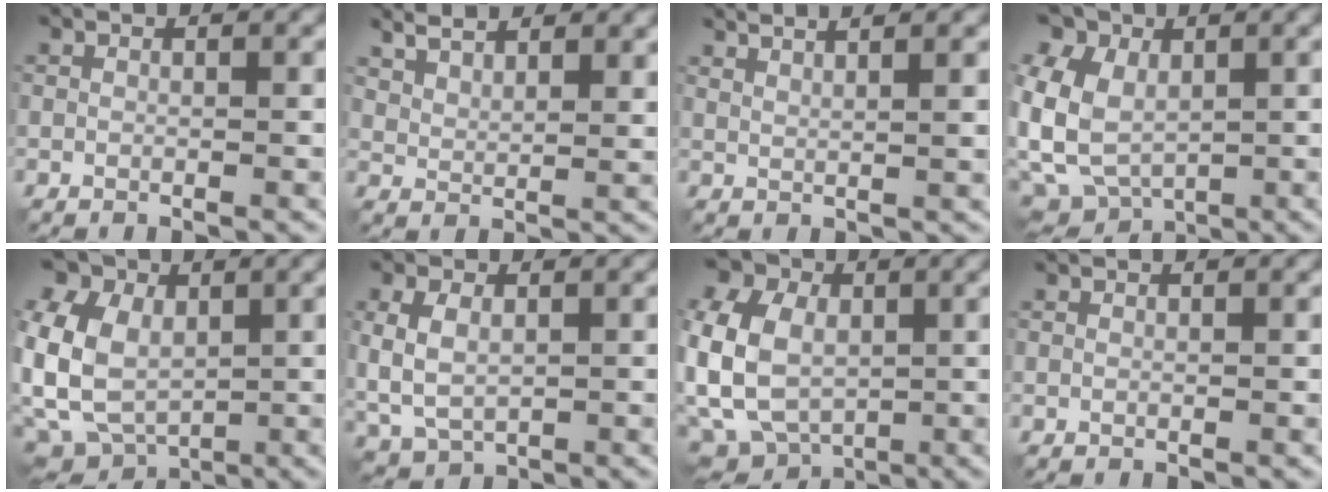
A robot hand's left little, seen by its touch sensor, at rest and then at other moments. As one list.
[{"total": 5.1, "force": [4.0, 1.8, 2.6], "torque": [-0.042, 0.010, 0.054]}, {"total": 3.5, "force": [2.8, 0.7, 2.1], "torque": [-0.015, 0.011, 0.024]}, {"total": 10.1, "force": [1.8, 7.5, 6.4], "torque": [-0.142, 0.011, 0.038]}, {"total": 14.3, "force": [2.5, 11.2, 8.5], "torque": [-0.215, 0.022, 0.030]}, {"total": 4.7, "force": [0.3, 3.1, 3.6], "torque": [-0.083, -0.001, 0.004]}, {"total": 16.6, "force": [1.3, 13.1, 10.1], "torque": [-0.250, 0.015, 0.002]}, {"total": 0.0}]